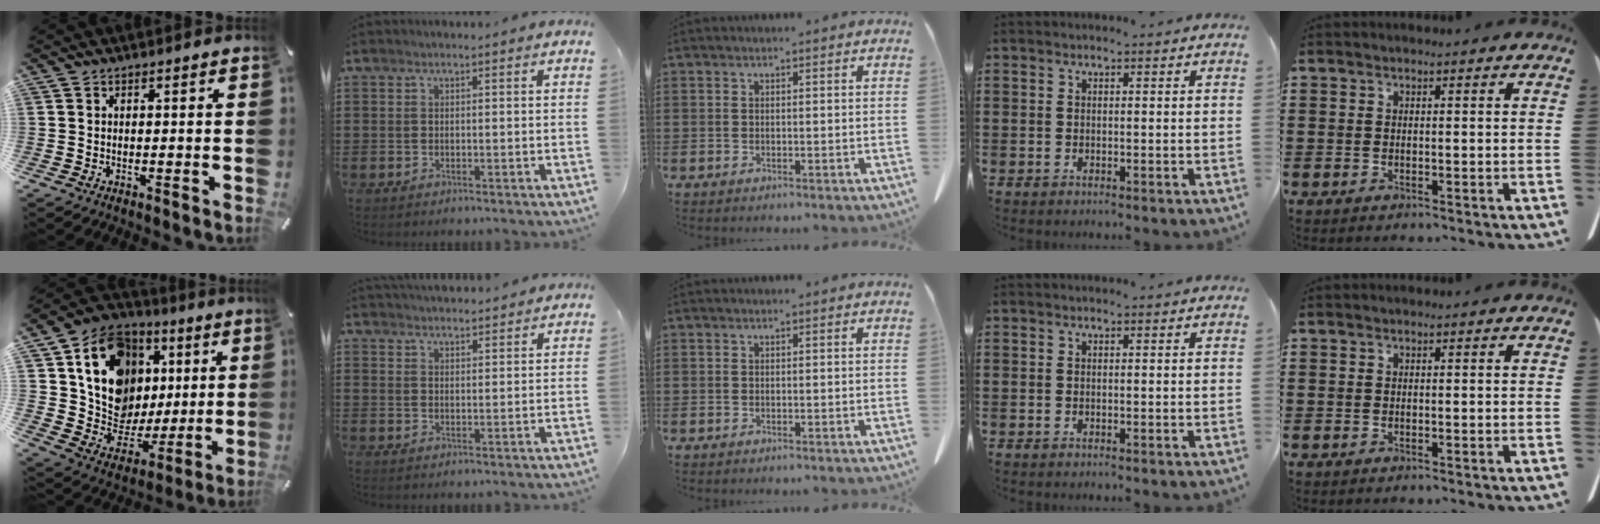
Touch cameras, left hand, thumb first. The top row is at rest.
{"thumb": {"total": 17.4, "force": [5.5, 14.6, 7.7], "torque": [-0.131, -0.031, 0.116]}, "index": {"total": 2.9, "force": [2.9, -0.1, -0.2], "torque": [-0.004, -0.008, 0.055]}}